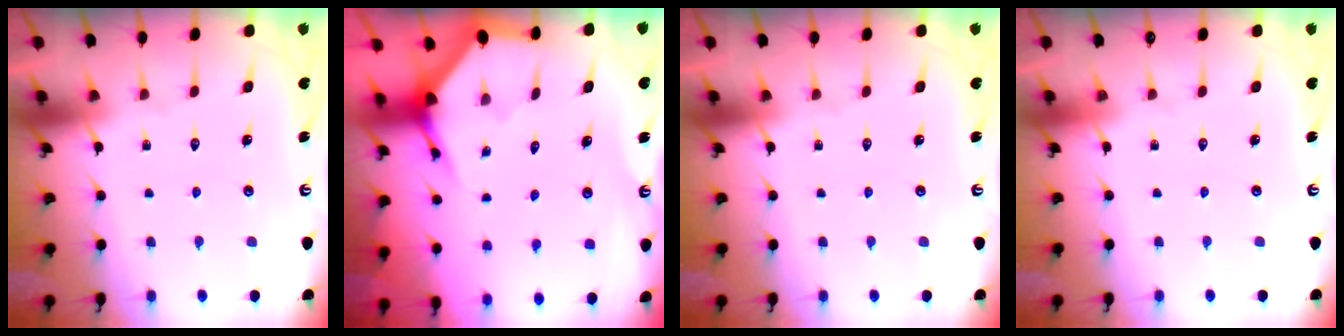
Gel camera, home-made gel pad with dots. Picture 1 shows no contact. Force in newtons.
{"total": 3.5, "press": 3.5, "slide": 0.1}
{"total": 0.0}
{"total": 0.0}